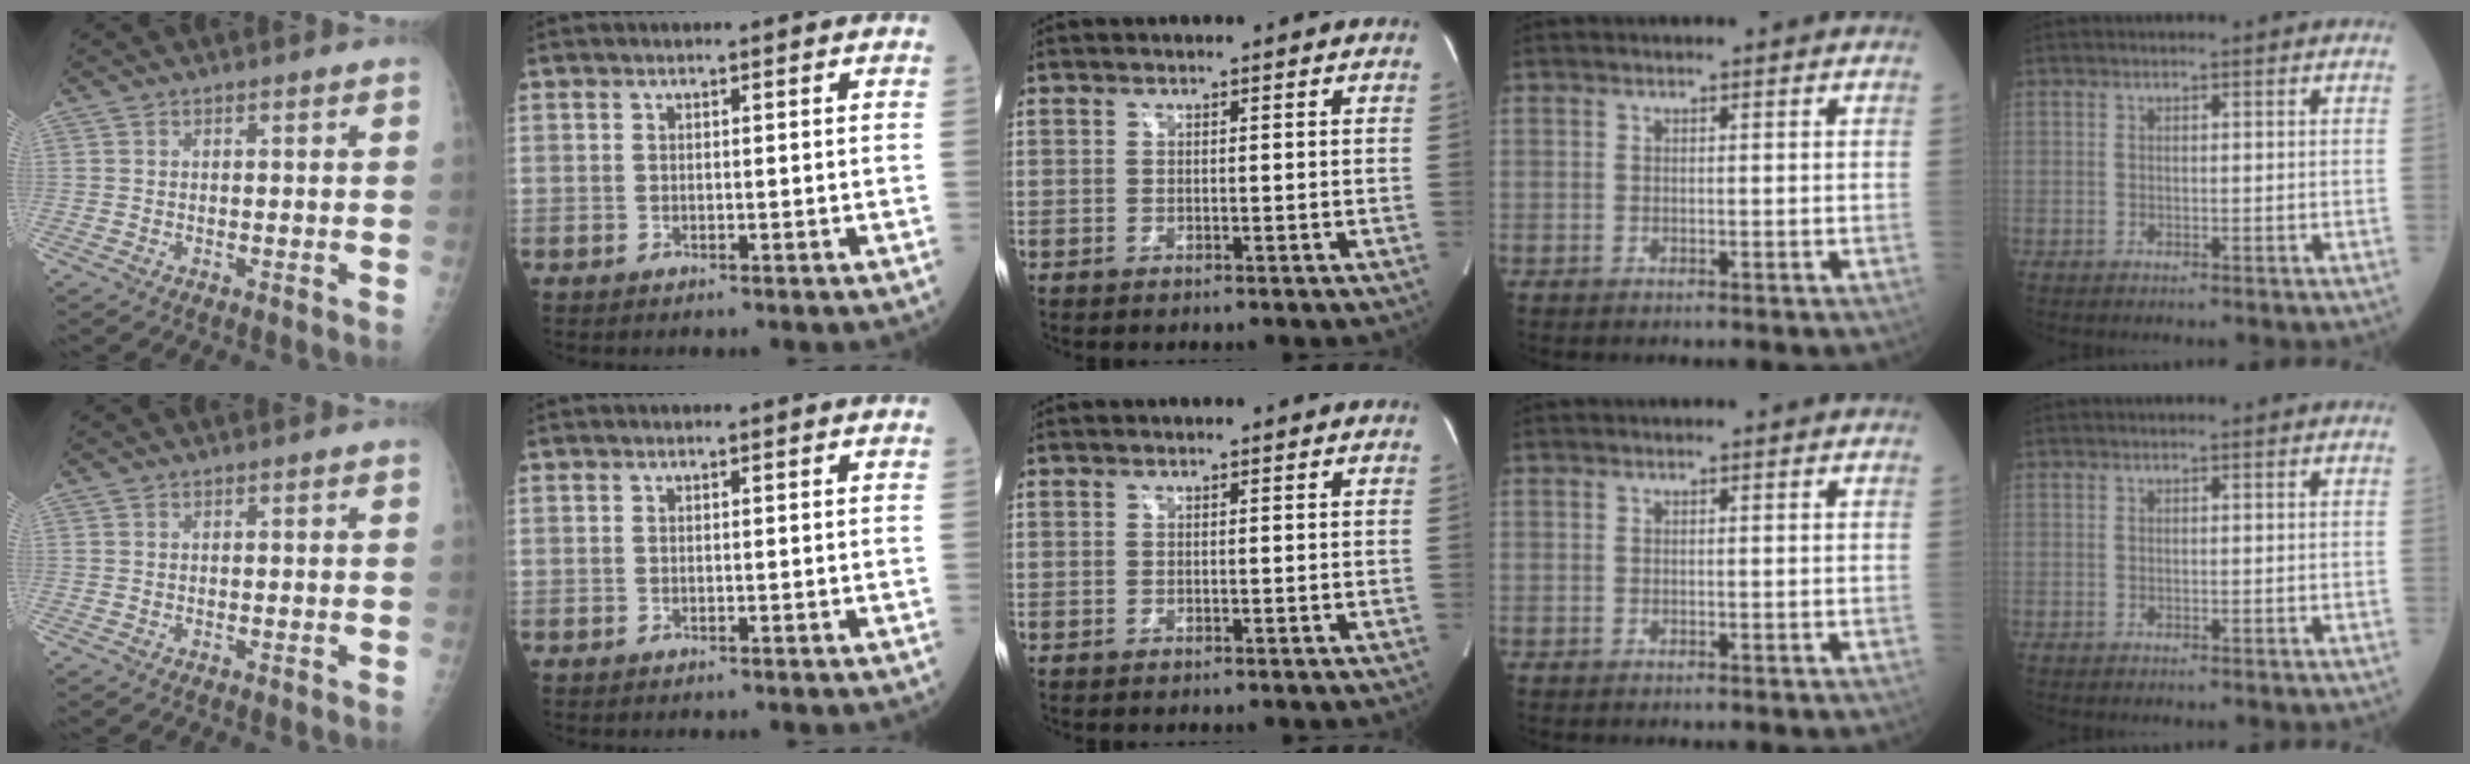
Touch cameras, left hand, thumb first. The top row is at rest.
{}